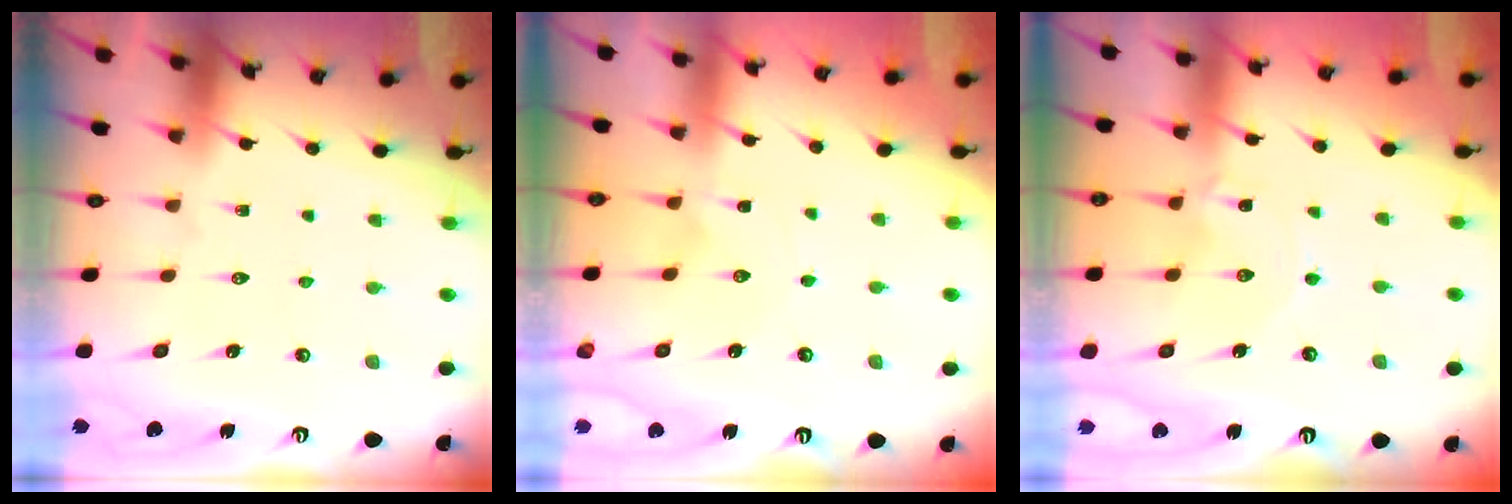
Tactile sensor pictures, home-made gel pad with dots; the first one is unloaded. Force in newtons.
{"total": 0.6, "press": 0.6, "slide": 0.1}
{"total": 1.1, "press": 1.1, "slide": 0.2}